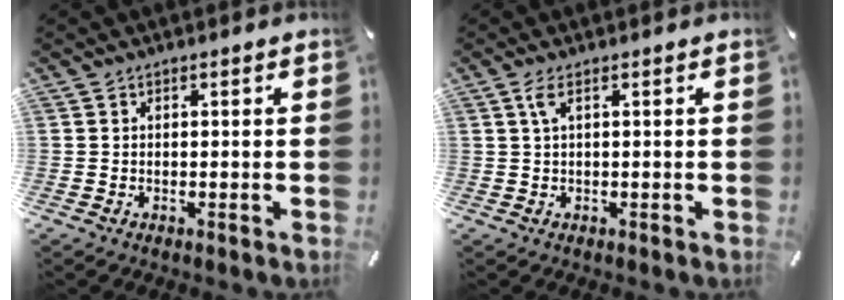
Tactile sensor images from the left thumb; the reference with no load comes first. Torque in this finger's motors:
{"motor_torque": [0.57, 0.51, 0.48, -0.13, 0.00]}